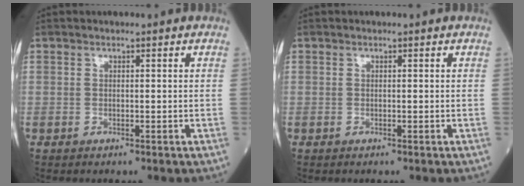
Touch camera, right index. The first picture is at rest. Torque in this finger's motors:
{"motor_torque": [0.00, 0.00, -0.01, -0.01]}